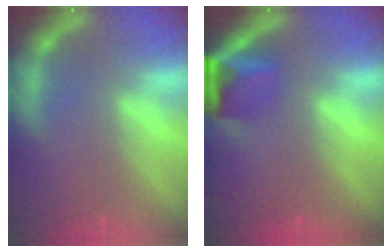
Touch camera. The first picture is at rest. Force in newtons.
{"total": 4.9}